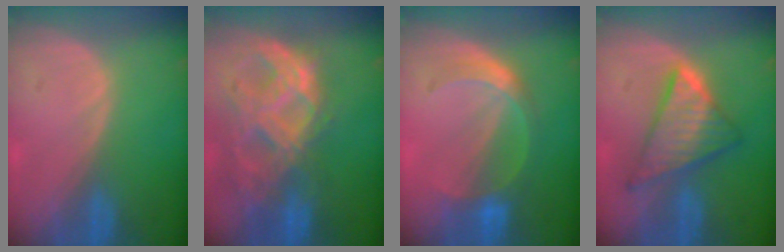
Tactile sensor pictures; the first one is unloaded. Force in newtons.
{"total": 11.4, "press": 9.6, "slide": 6.2}
{"total": 5.5, "press": 5.3, "slide": 1.6}
{"total": 8.2, "press": 8.1, "slide": 0.5}